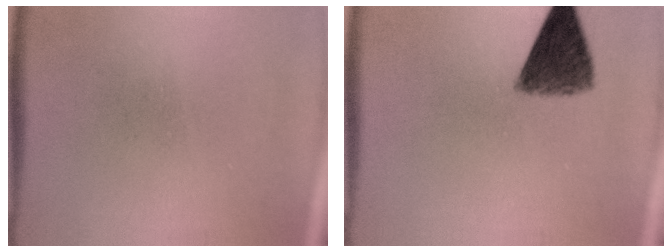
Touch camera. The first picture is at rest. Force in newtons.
{"total": 7.8}